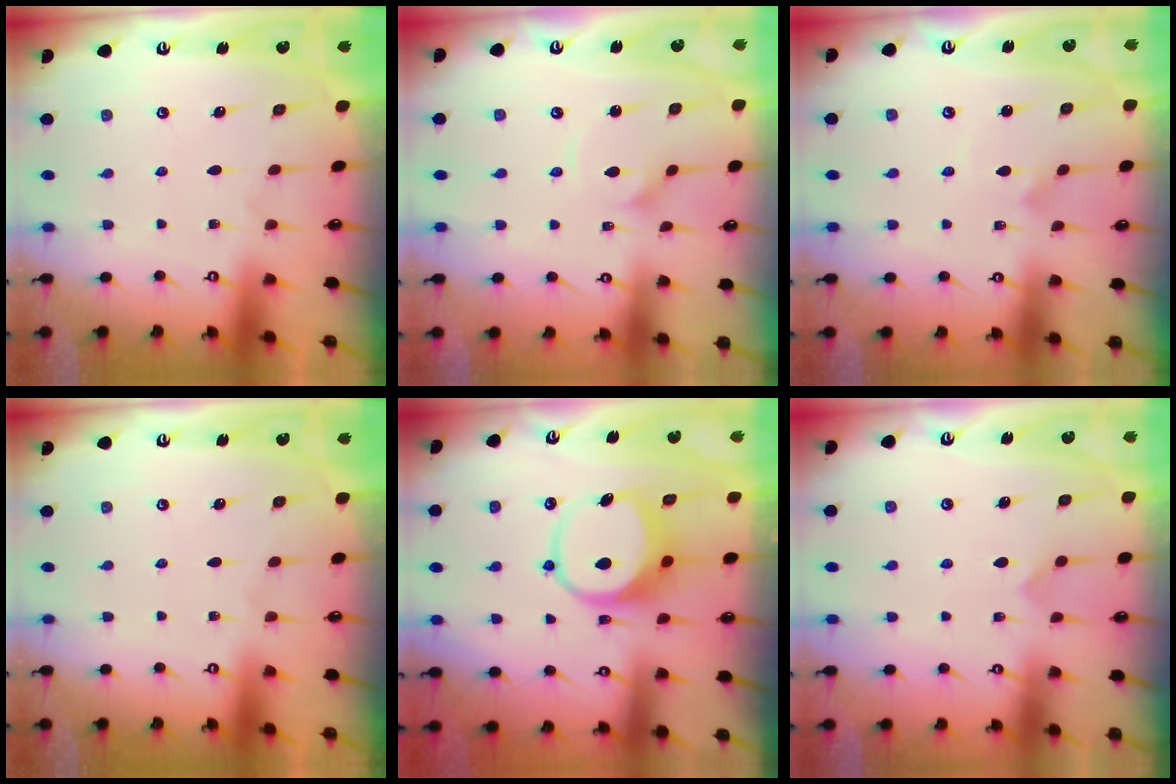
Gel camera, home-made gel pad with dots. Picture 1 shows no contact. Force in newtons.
{"total": 2.0, "press": 2.0, "slide": 0.3}
{"total": 2.0, "press": 2.0, "slide": 0.1}
{"total": 0.0}
{"total": 8.9, "press": 8.8, "slide": 1.5}
{"total": 5.0, "press": 5.0, "slide": 0.5}